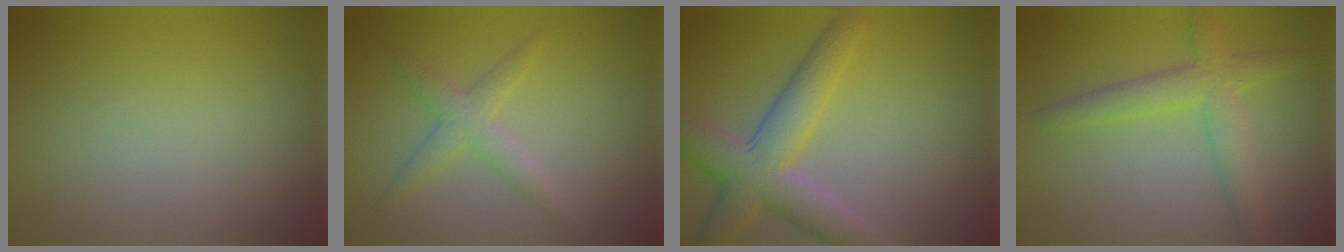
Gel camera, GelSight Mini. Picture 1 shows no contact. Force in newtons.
{"total": 2.5, "press": 2.5, "slide": 0.1}
{"total": 6.2, "press": 6.2, "slide": 0.4}
{"total": 3.8, "press": 3.8, "slide": 0.1}